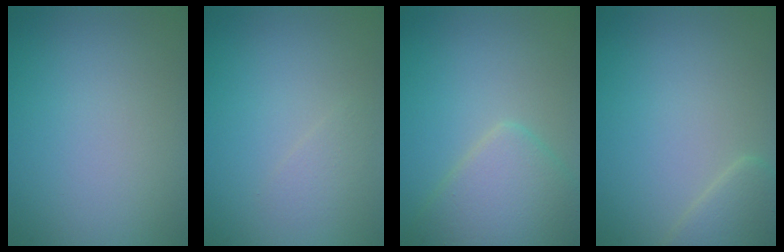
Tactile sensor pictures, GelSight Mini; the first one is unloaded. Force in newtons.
{"total": 1.0, "press": 1.0, "slide": 0.1}
{"total": 4.8, "press": 4.8, "slide": 0.2}
{"total": 2.4, "press": 2.4, "slide": 0.1}